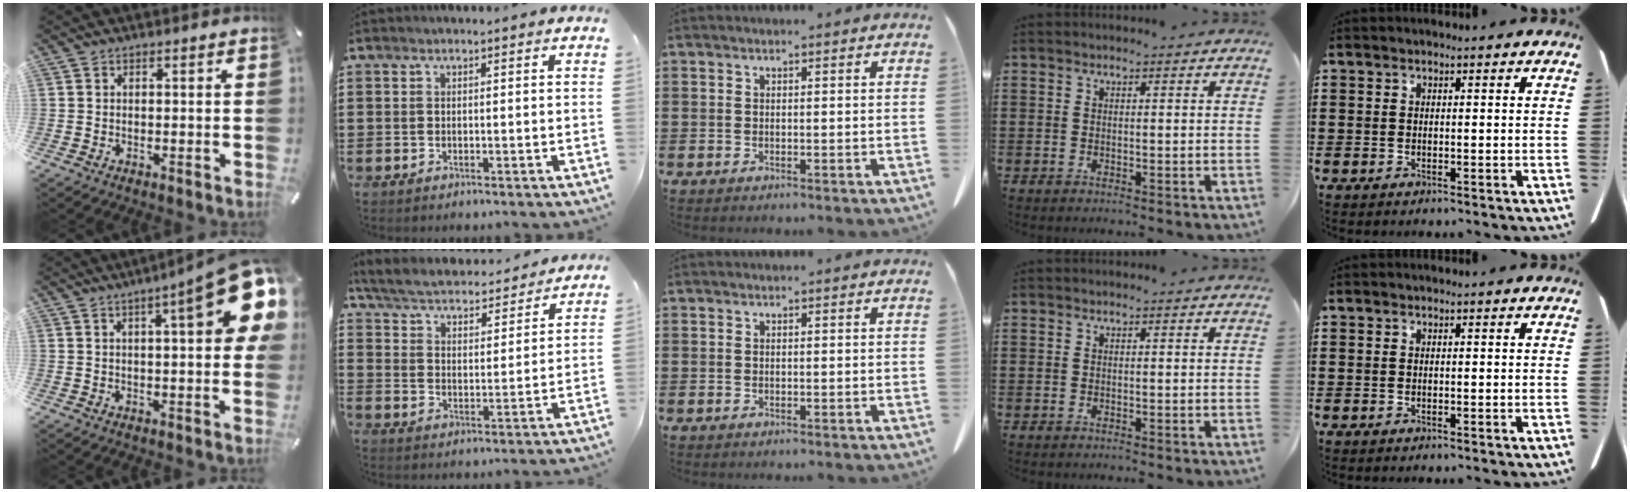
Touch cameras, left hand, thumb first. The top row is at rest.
{"thumb": {"total": 18.6, "force": [7.2, 4.2, 16.6], "torque": [-0.219, -0.041, 0.102]}, "index": {"total": 4.9, "force": [4.8, 0.2, 1.1], "torque": [-0.046, -0.031, 0.077]}}